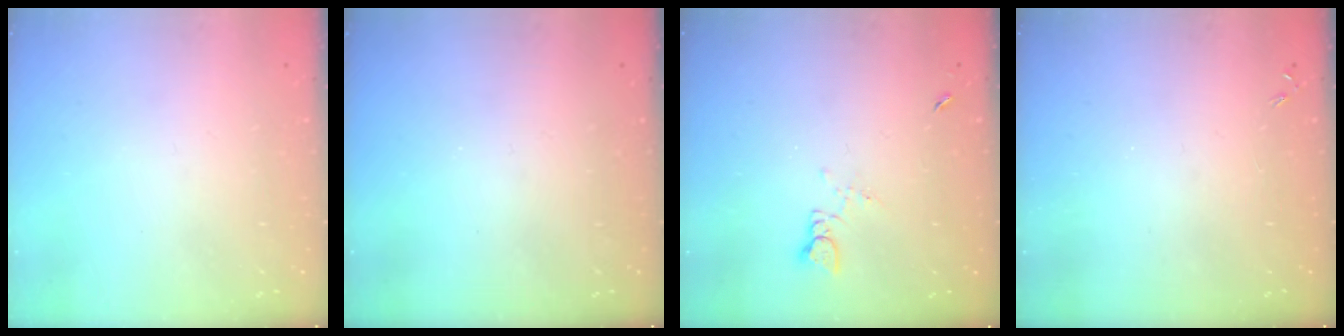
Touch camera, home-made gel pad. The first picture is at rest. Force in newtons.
{"total": 0.0}
{"total": 1.3, "press": 1.2, "slide": 0.1}
{"total": 0.0}